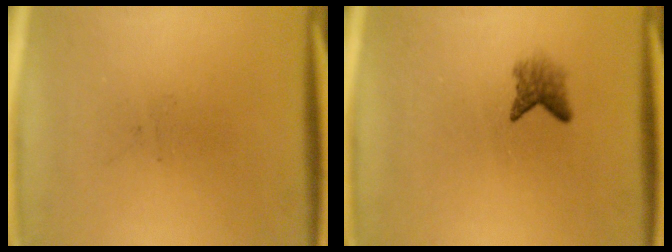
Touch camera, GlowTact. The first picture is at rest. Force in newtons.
{"total": 2.2}